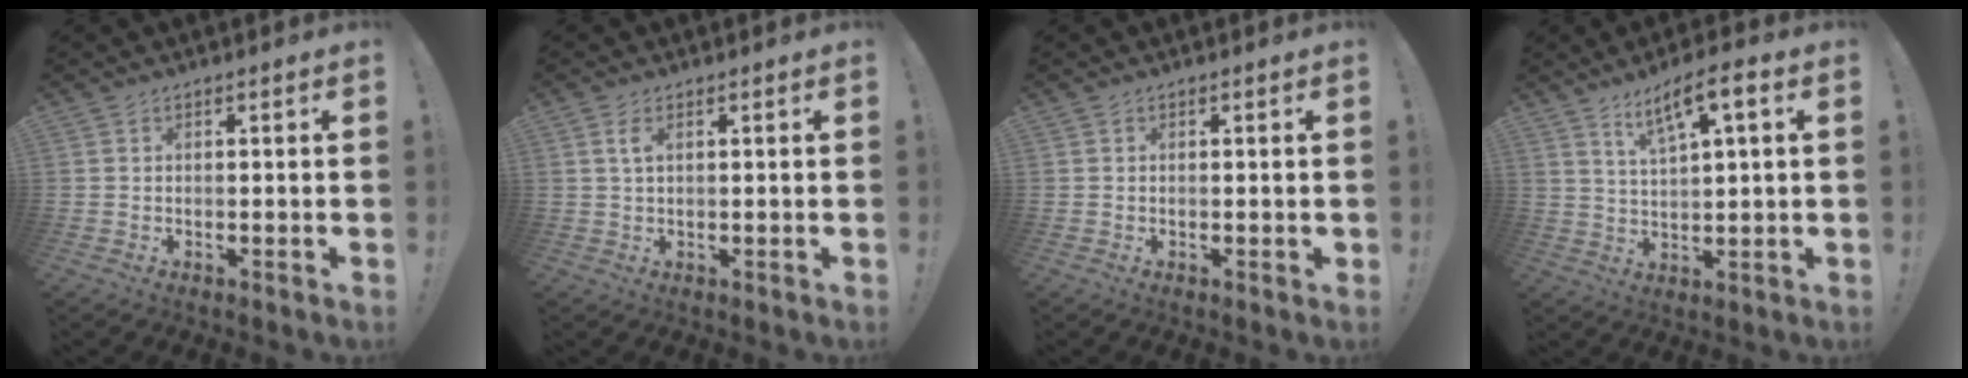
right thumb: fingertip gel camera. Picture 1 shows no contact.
{"total": 2.4, "force": [0.9, 0.8, 2.1], "torque": [-0.039, 0.000, 0.013]}
{"total": 0.6, "force": [0.0, 0.3, 0.5], "torque": [-0.010, 0.002, -0.001]}
{"total": 8.5, "force": [4.3, 1.8, 7.1], "torque": [-0.114, -0.017, 0.069]}